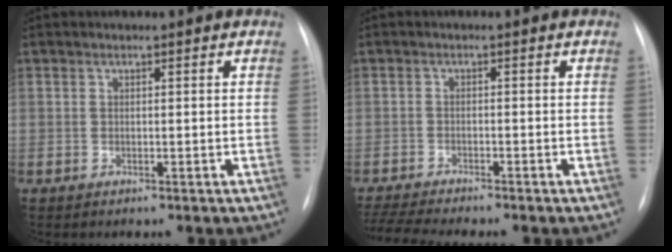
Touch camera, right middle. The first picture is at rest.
{"total": 7.1, "force": [-6.4, -0.3, 3.0], "torque": [-0.053, -0.015, -0.105]}